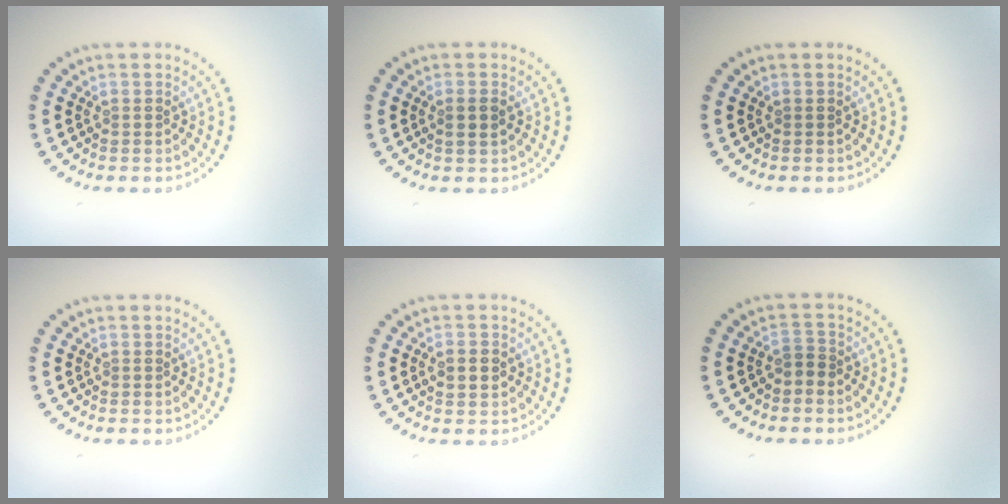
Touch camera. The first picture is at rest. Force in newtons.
{"total": 1.5, "press": 1.4, "slide": 0.4}
{"total": 0.0}
{"total": 0.0}
{"total": 2.4, "press": 2.4, "slide": 0.2}
{"total": 1.3, "press": 1.0, "slide": 0.8}